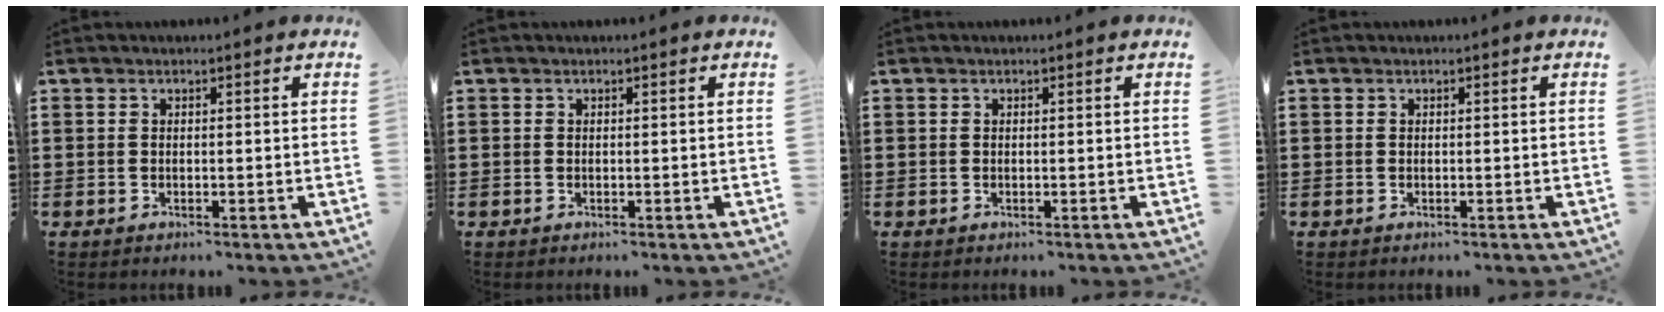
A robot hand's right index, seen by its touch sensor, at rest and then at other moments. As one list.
[{"total": 0.0}, {"total": 0.0}, {"total": 0.0}]